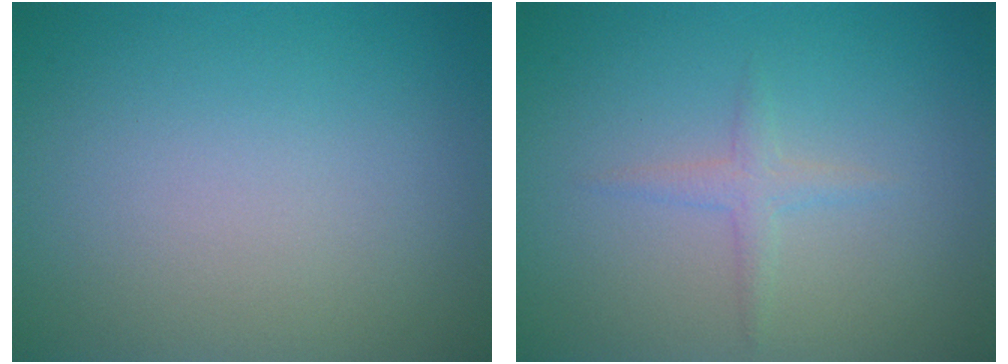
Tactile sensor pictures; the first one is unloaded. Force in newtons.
{"total": 1.3, "press": 1.3, "slide": 0.0}